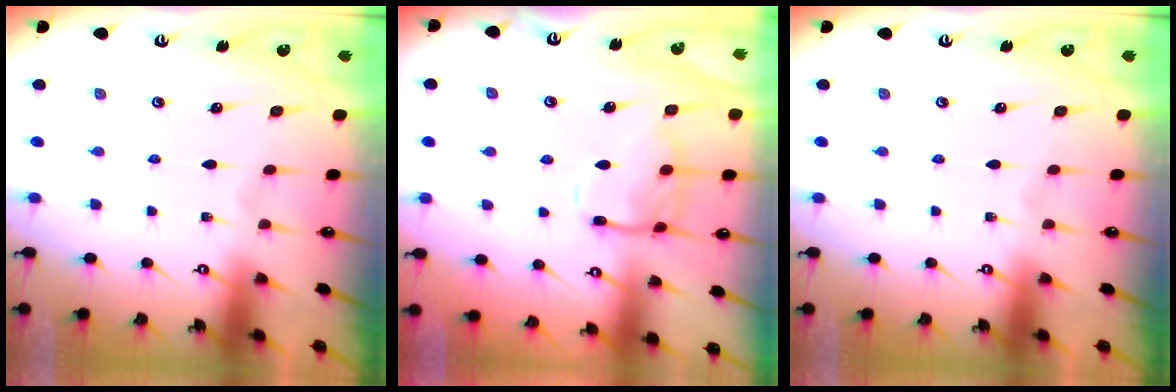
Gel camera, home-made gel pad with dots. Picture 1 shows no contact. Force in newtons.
{"total": 12.1, "press": 12.1, "slide": 1.1}
{"total": 0.0}